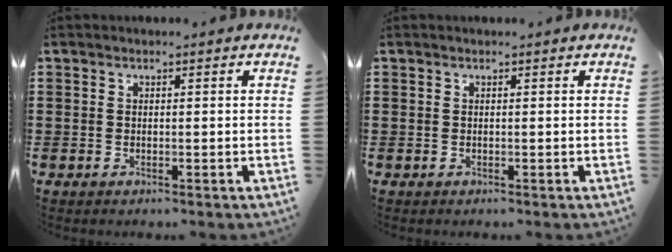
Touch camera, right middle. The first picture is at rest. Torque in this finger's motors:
{"motor_torque": [0.19, -0.42, -0.07, -0.01]}